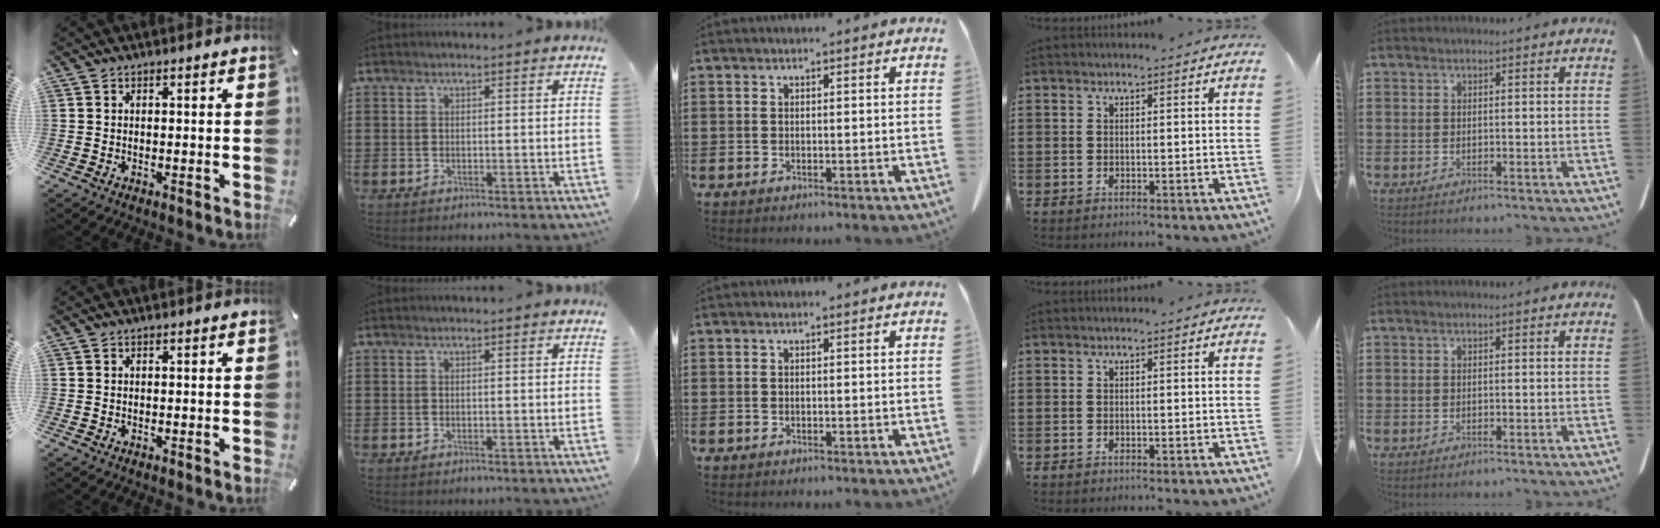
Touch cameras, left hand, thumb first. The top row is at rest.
{}